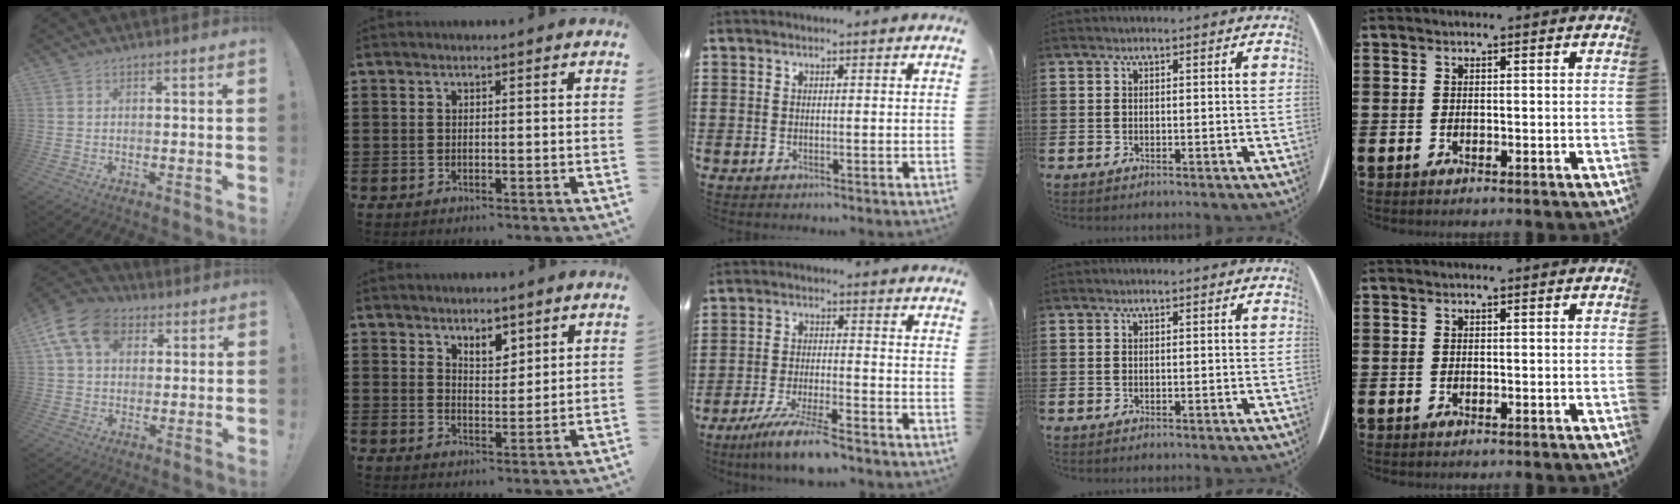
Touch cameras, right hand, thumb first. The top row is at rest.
{"thumb": {"total": 14.0, "force": [5.2, 10.1, 8.1], "torque": [-0.139, -0.011, 0.104]}, "index": {"total": 3.7, "force": [3.0, 1.7, 1.3], "torque": [-0.025, 0.001, 0.053]}, "middle": {"total": 6.9, "force": [-5.7, 0.0, 3.9], "torque": [-0.078, -0.016, -0.105]}}